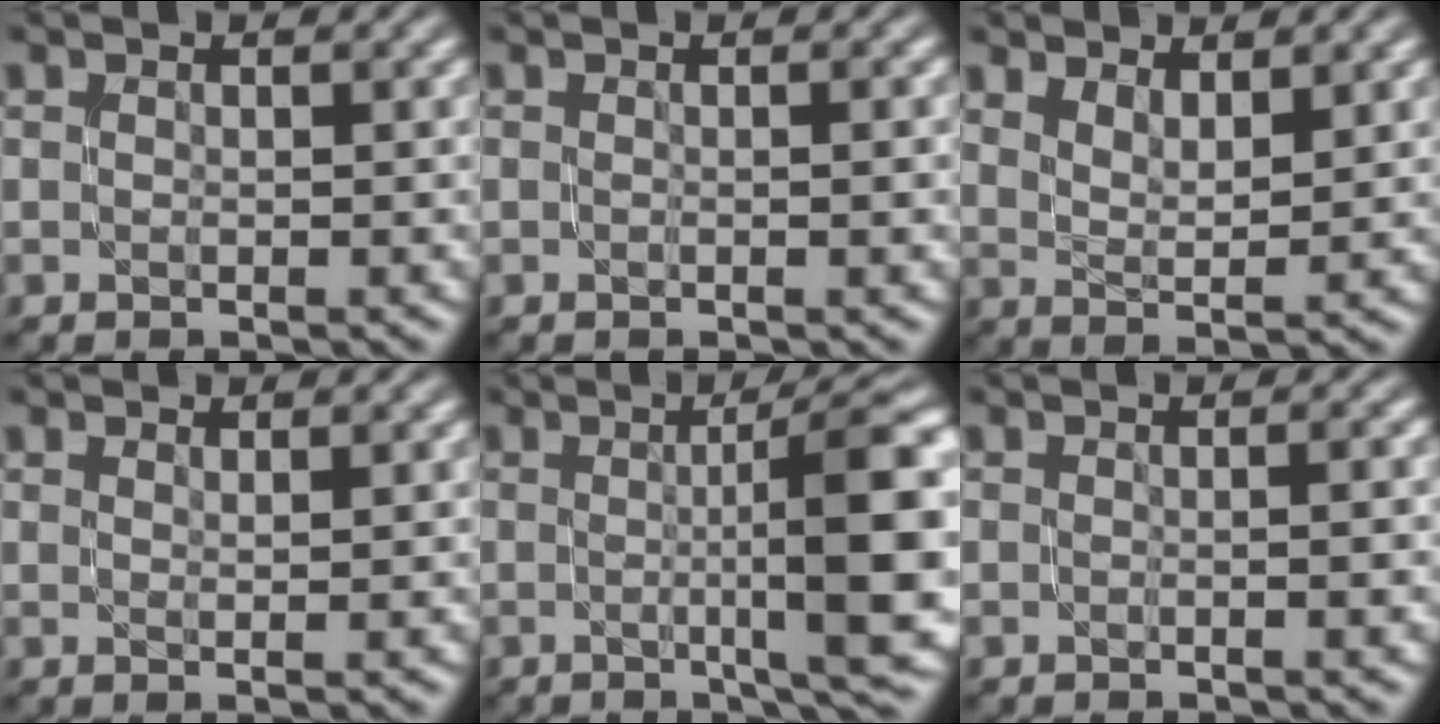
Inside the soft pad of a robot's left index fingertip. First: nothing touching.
{"total": 1.4, "force": [0.0, 0.3, 1.3], "torque": [-0.017, 0.000, -0.002]}
{"total": 3.6, "force": [2.7, 1.1, 2.2], "torque": [-0.043, -0.009, 0.052]}
{"total": 1.2, "force": [0.8, 0.3, 0.9], "torque": [-0.008, -0.001, 0.011]}
{"total": 12.8, "force": [0.4, 2.9, 12.4], "torque": [-0.133, 0.004, 0.011]}
{"total": 2.7, "force": [0.0, 0.9, 2.5], "torque": [-0.021, 0.002, -0.005]}